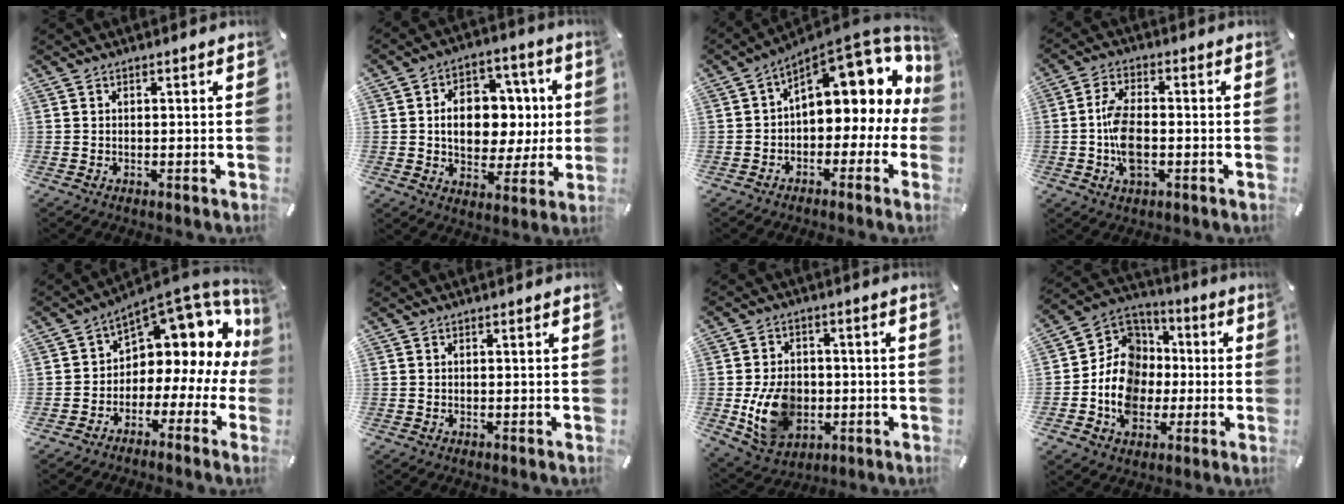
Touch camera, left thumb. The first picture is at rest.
{"total": 13.0, "force": [0.5, 10.3, 7.9], "torque": [-0.121, 0.007, 0.017]}
{"total": 14.7, "force": [6.9, 7.8, 10.4], "torque": [-0.135, -0.061, 0.113]}
{"total": 8.5, "force": [-1.6, 4.4, 7.1], "torque": [-0.150, 0.003, -0.029]}
{"total": 9.2, "force": [6.0, 5.8, 3.8], "torque": [-0.057, -0.073, 0.098]}
{"total": 0.0}
{"total": 12.8, "force": [-2.2, 10.0, 7.6], "torque": [-0.157, 0.006, -0.037]}
{"total": 14.9, "force": [-3.1, 12.7, 7.1], "torque": [-0.161, 0.011, -0.056]}